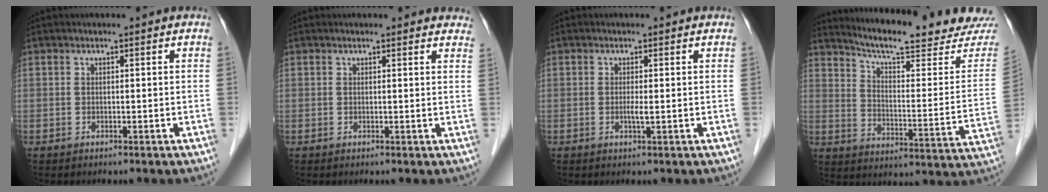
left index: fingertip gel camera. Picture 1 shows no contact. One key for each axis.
{"total": 4.8, "fx": 4.5, "fy": 1.2, "fz": 1.1, "tx": 0.004, "ty": -0.007, "tz": 0.027}
{"total": 1.2, "fx": -0.4, "fy": -0.1, "fz": 1.1, "tx": -0.026, "ty": -0.007, "tz": -0.008}
{"total": 21.4, "fx": 20.0, "fy": 1.1, "fz": 7.6, "tx": -0.114, "ty": -0.080, "tz": 0.260}